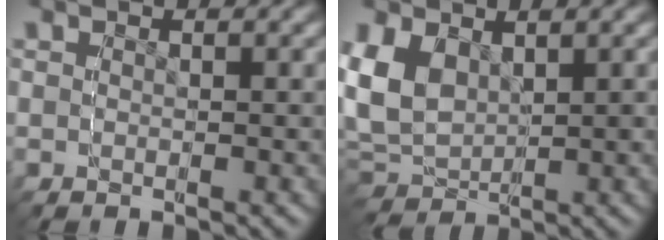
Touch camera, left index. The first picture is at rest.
{"total": 7.8, "force": [0.4, 6.6, 4.2], "torque": [-0.136, -0.030, 0.021]}